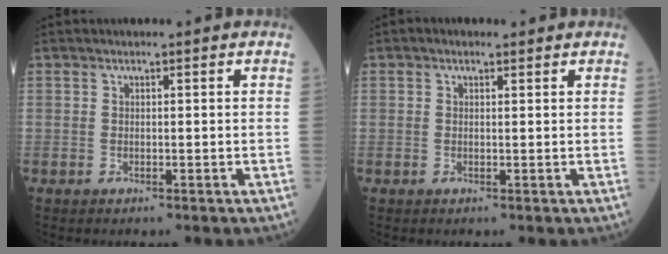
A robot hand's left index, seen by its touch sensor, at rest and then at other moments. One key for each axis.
{"total": 0.9, "fx": 0.5, "fy": 0.5, "fz": 0.5, "tx": -0.016, "ty": 0.006, "tz": 0.006}